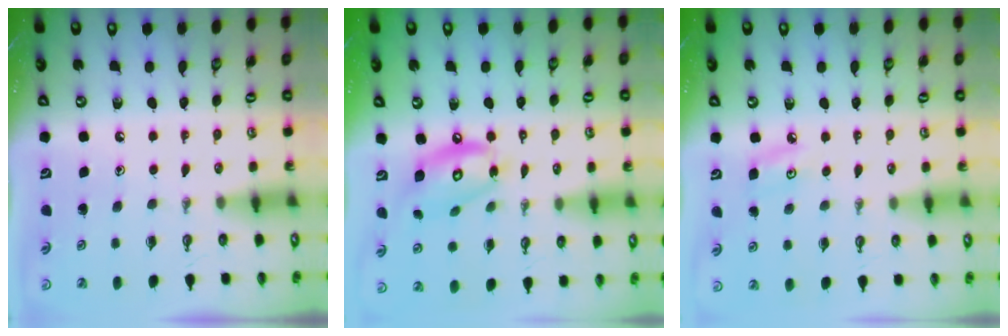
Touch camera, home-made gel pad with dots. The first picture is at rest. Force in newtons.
{"total": 12.9, "press": 12.9, "slide": 1.0}
{"total": 4.5, "press": 4.5, "slide": 0.6}